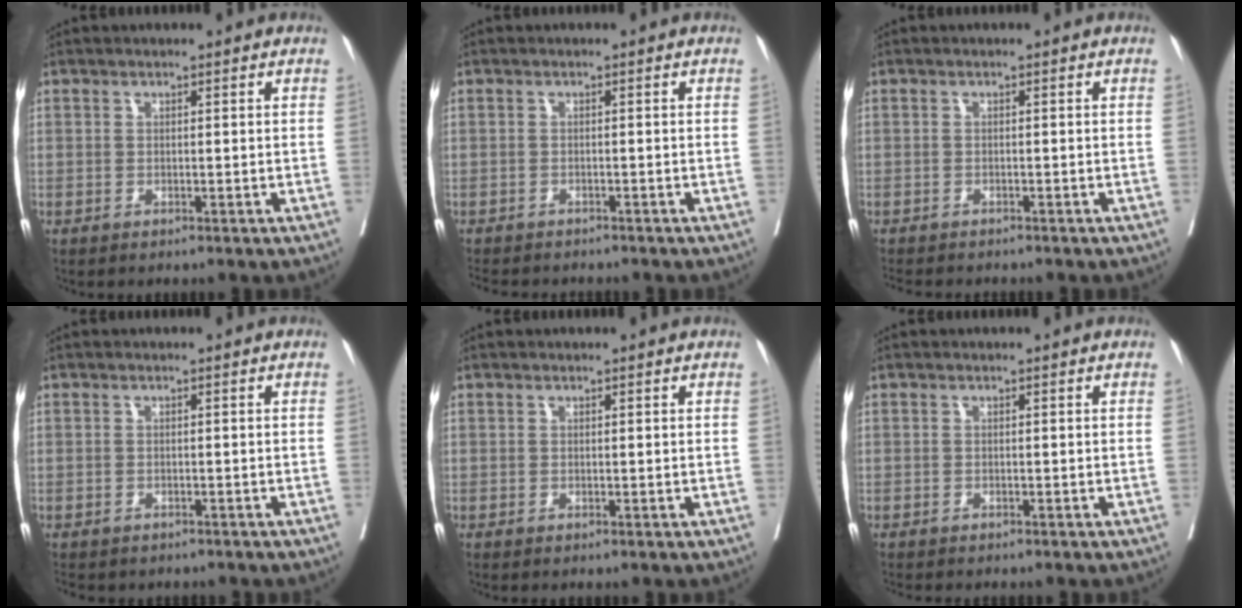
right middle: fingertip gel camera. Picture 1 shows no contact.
{"total": 7.5, "force": [-6.8, 2.0, 2.6], "torque": [-0.047, -0.010, -0.094]}
{"total": 6.1, "force": [-5.4, 1.4, 2.3], "torque": [-0.037, -0.009, -0.078]}
{"total": 6.2, "force": [-5.3, 2.5, 2.0], "torque": [-0.040, -0.006, -0.068]}
{"total": 0.0}
{"total": 2.6, "force": [-2.4, 0.4, 1.0], "torque": [-0.022, -0.008, -0.031]}